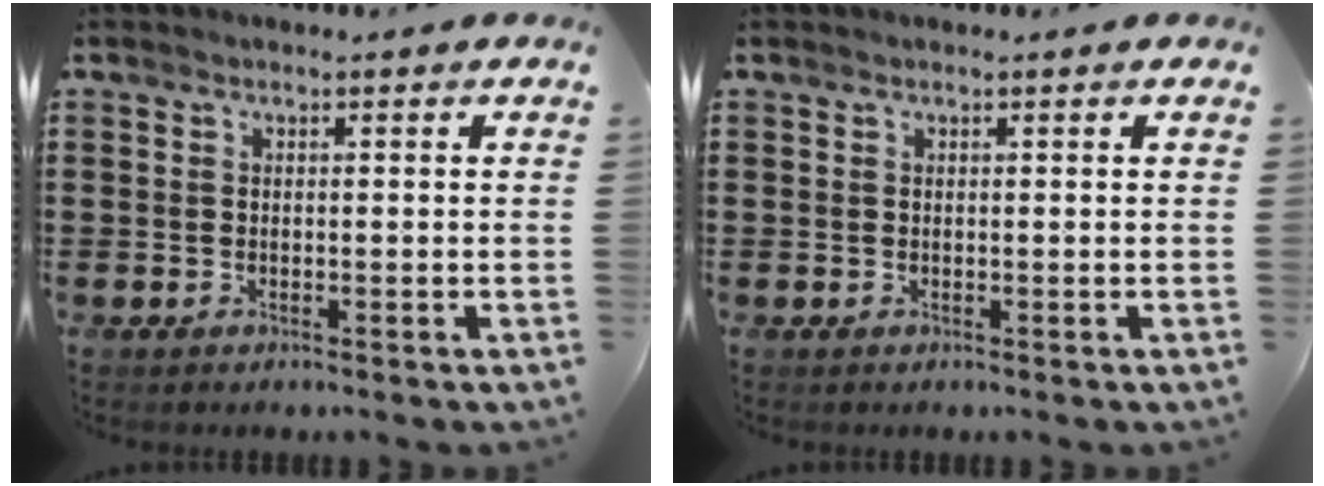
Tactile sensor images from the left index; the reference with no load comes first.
{"total": 0.0}